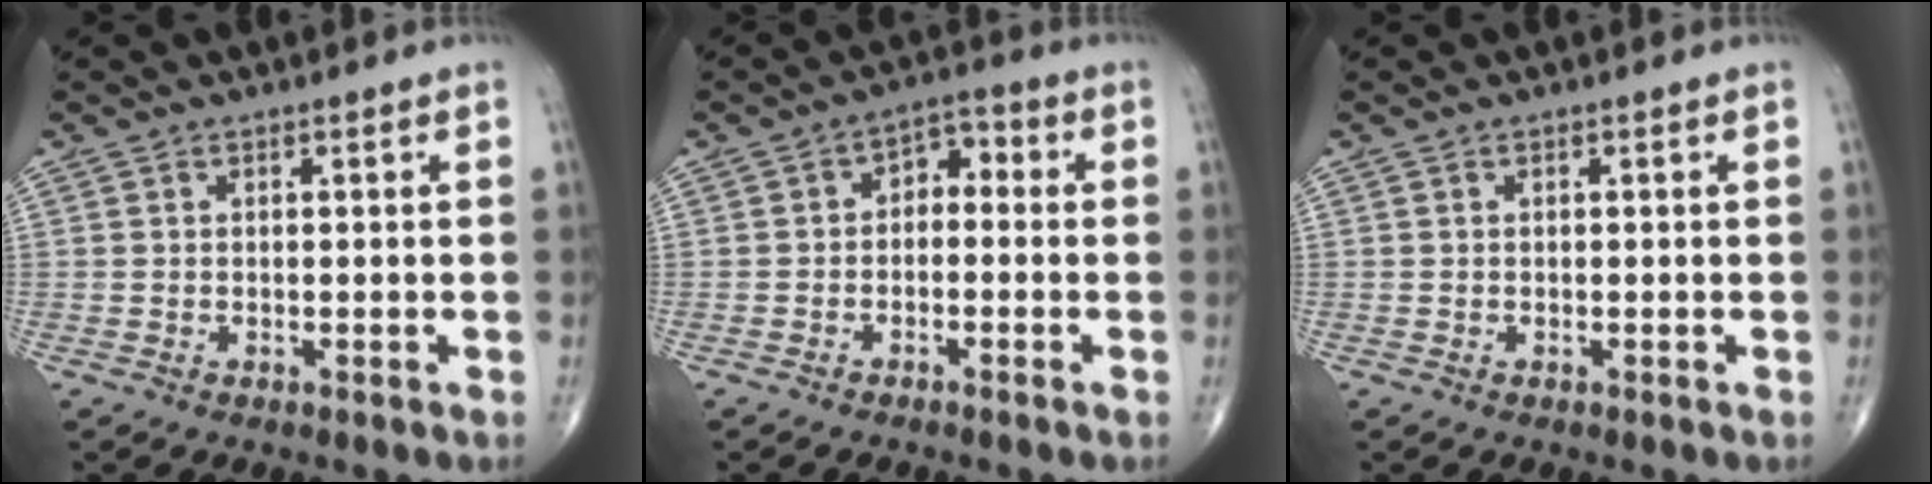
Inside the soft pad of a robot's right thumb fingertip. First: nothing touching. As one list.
[{"total": 4.6, "force": [-0.6, 3.2, 3.3], "torque": [-0.027, 0.031, -0.024]}, {"total": 0.0}]